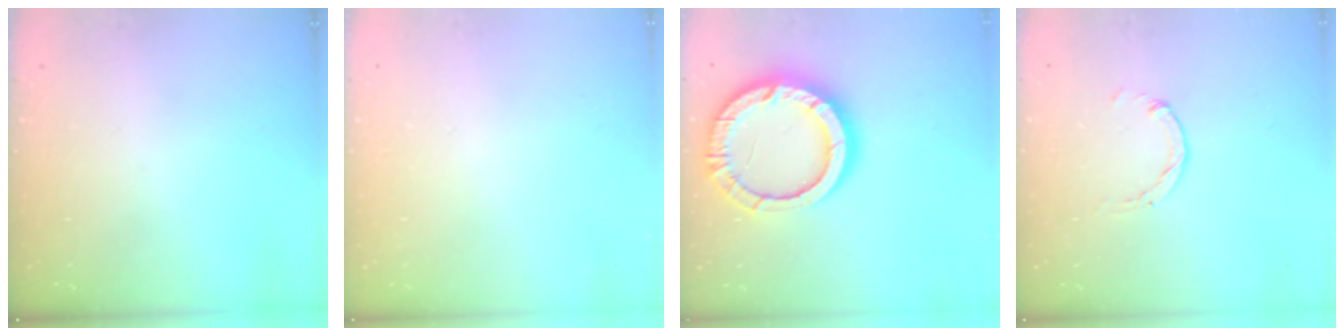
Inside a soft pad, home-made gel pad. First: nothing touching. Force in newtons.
{"total": 2.6, "press": 2.6, "slide": 0.2}
{"total": 17.9, "press": 17.9, "slide": 1.7}
{"total": 1.5, "press": 1.5, "slide": 0.2}